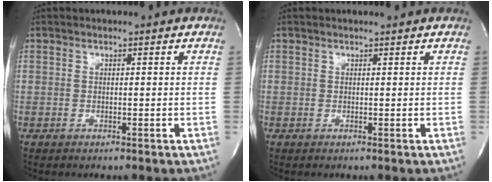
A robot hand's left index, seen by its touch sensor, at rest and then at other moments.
{"total": 0.6, "force": [0.6, -0.1, 0.1], "torque": [-0.005, 0.005, 0.011]}